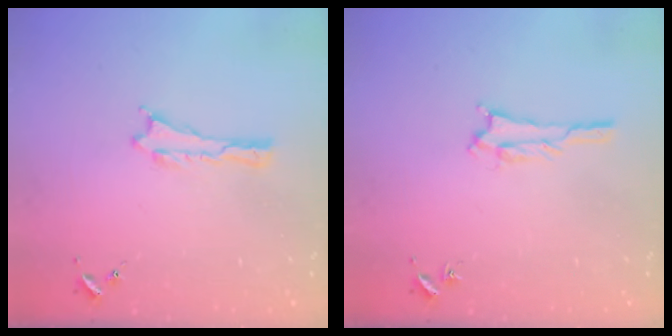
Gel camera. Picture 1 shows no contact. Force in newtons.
{"total": 1.1, "press": 1.1, "slide": 0.2}